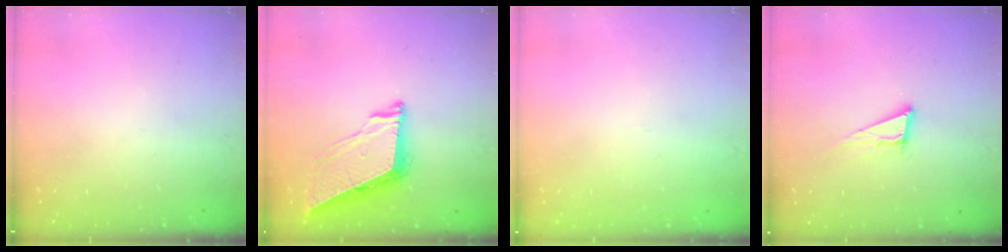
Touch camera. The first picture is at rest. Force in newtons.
{"total": 8.4, "press": 8.4, "slide": 0.9}
{"total": 2.7, "press": 2.7, "slide": 0.3}
{"total": 7.6, "press": 7.3, "slide": 2.3}